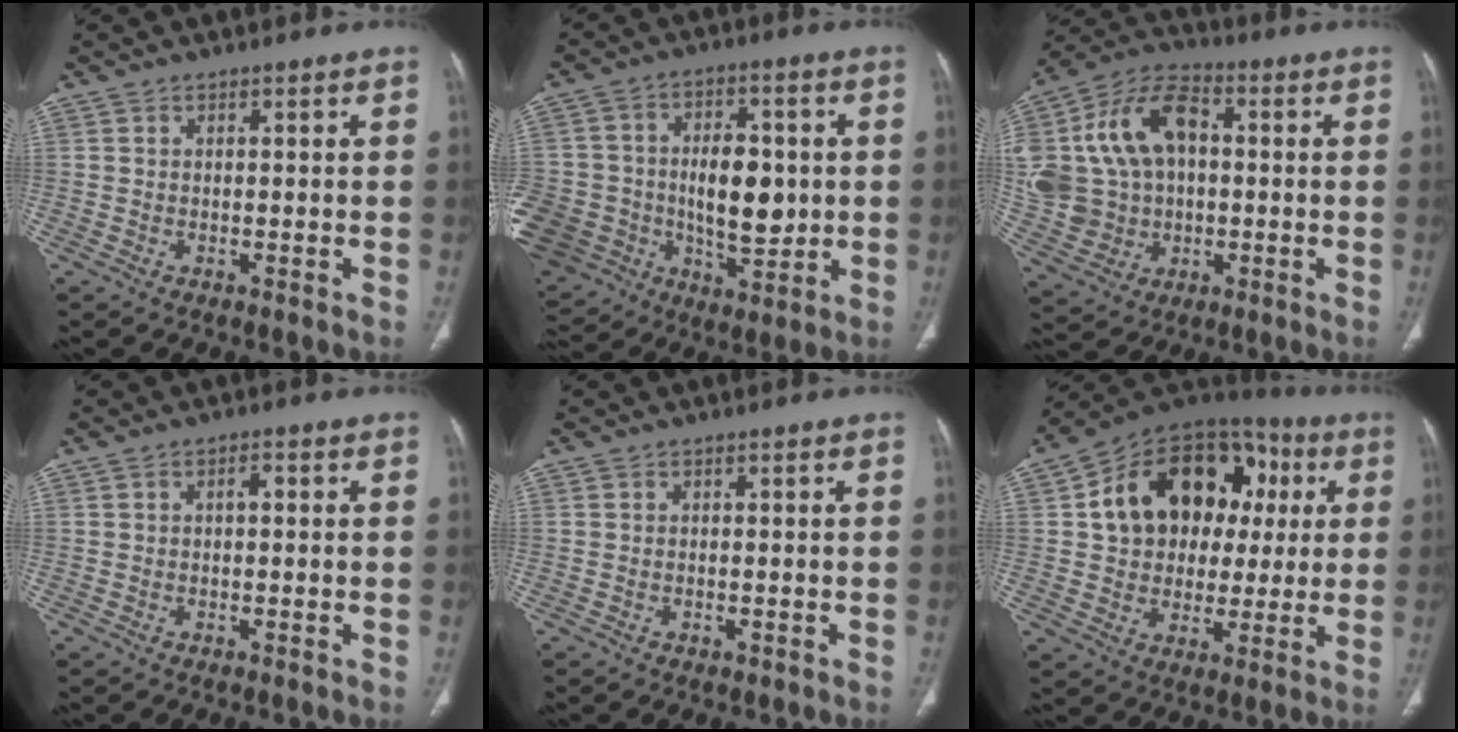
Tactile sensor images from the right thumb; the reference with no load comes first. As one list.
[{"total": 25.1, "force": [-1.7, 18.6, 16.8], "torque": [-0.319, 0.024, -0.001]}, {"total": 22.5, "force": [2.5, 16.6, 15.0], "torque": [-0.315, 0.037, 0.057]}, {"total": 1.6, "force": [0.1, 0.8, 1.3], "torque": [-0.021, 0.007, 0.000]}, {"total": 0.7, "force": [-0.2, 0.5, 0.4], "torque": [-0.007, 0.000, 0.000]}, {"total": 21.9, "force": [4.2, 16.3, 14.0], "torque": [-0.179, 0.035, 0.068]}]